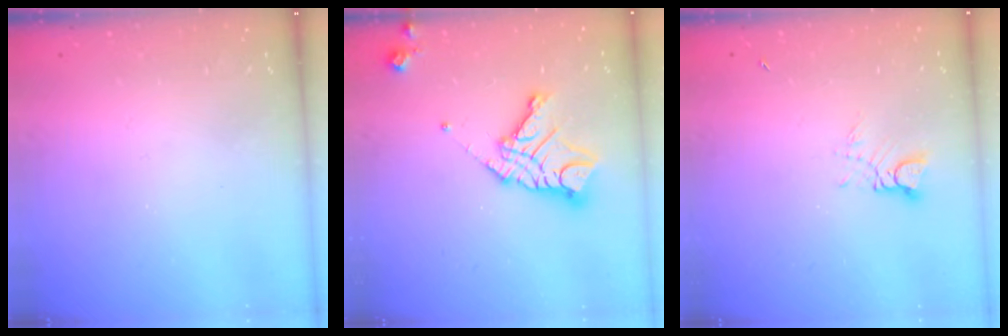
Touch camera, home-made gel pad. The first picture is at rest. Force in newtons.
{"total": 13.9, "press": 13.9, "slide": 1.1}
{"total": 3.1, "press": 3.1, "slide": 0.3}